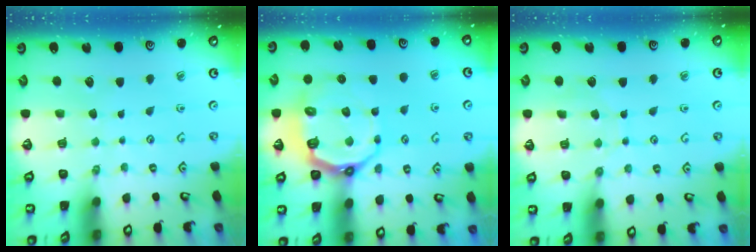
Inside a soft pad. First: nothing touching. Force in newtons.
{"total": 13.2, "press": 12.6, "slide": 4.2}
{"total": 6.8, "press": 6.7, "slide": 0.6}